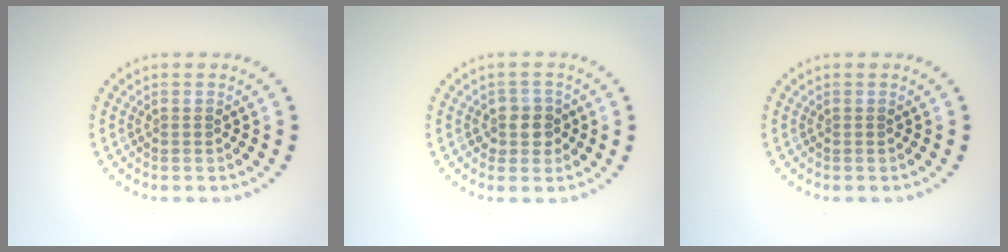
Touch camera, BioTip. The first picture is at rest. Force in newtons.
{"total": 2.2, "press": 1.9, "slide": 1.0}
{"total": 0.0}